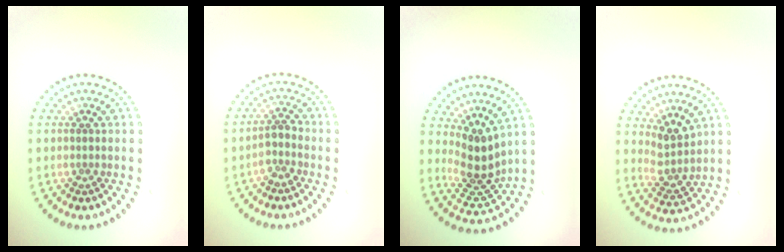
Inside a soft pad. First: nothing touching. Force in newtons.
{"total": 2.0, "press": 1.6, "slide": 1.2}
{"total": 3.9, "press": 3.0, "slide": 2.5}
{"total": 2.7, "press": 2.1, "slide": 1.7}